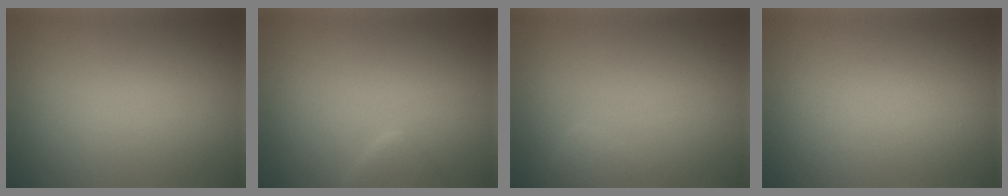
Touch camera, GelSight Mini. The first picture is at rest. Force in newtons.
{"total": 1.6, "press": 1.6, "slide": 0.1}
{"total": 1.8, "press": 1.8, "slide": 0.1}
{"total": 0.0}